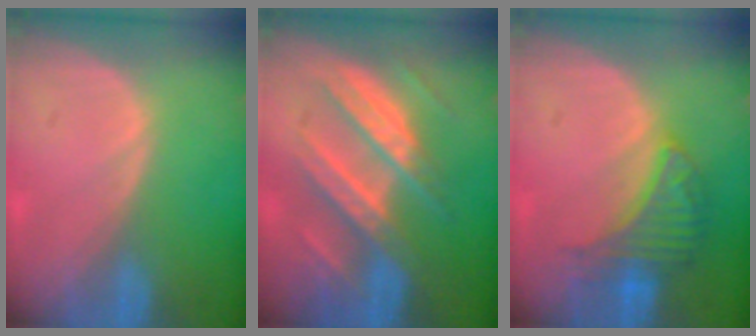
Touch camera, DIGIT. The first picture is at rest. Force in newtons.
{"total": 8.6, "press": 8.6, "slide": 0.5}
{"total": 6.6, "press": 6.2, "slide": 2.2}